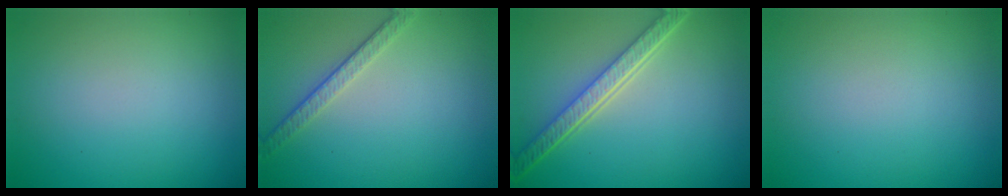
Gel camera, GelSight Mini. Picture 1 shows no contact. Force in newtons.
{"total": 2.5, "press": 2.1, "slide": 1.4}
{"total": 5.3, "press": 3.9, "slide": 3.5}
{"total": 0.0}